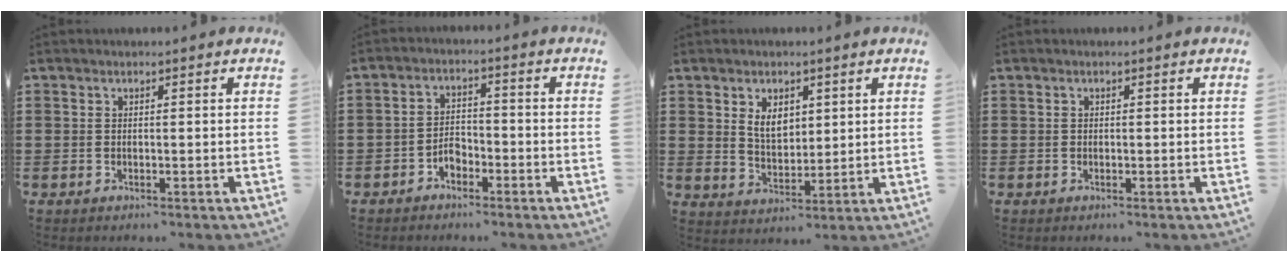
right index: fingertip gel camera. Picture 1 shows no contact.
{"total": 3.0, "force": [-2.1, 1.7, 1.3], "torque": [-0.029, 0.006, -0.043]}
{"total": 4.7, "force": [1.9, 3.0, 3.0], "torque": [-0.061, 0.007, 0.032]}
{"total": 0.0}